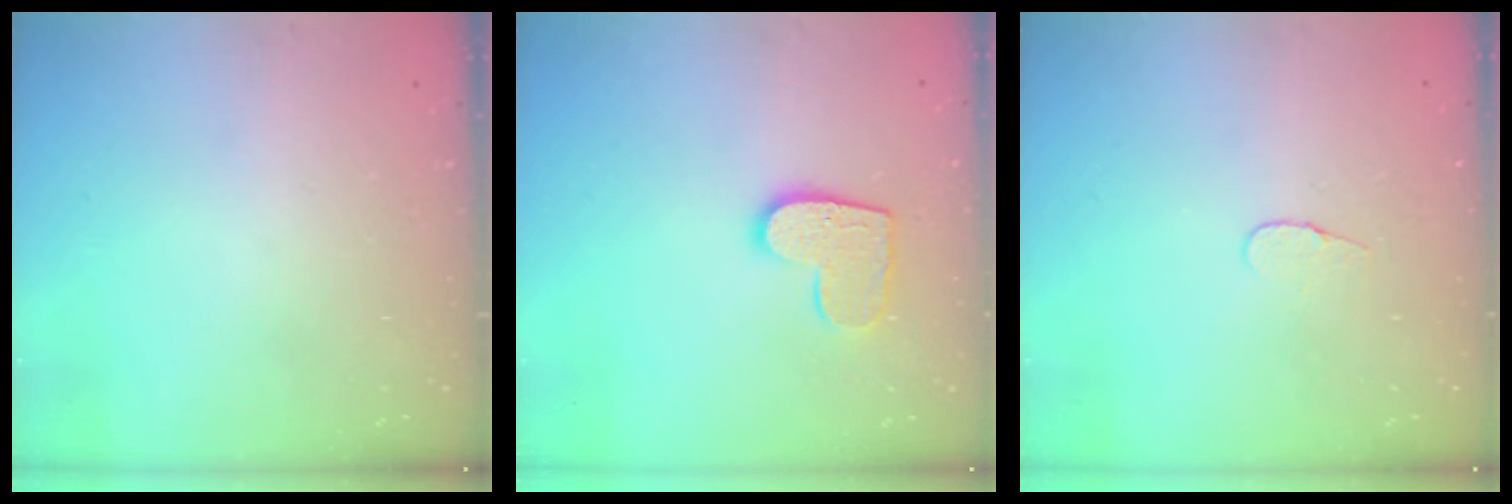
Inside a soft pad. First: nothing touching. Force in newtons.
{"total": 10.8, "press": 10.8, "slide": 0.7}
{"total": 4.0, "press": 4.0, "slide": 0.4}